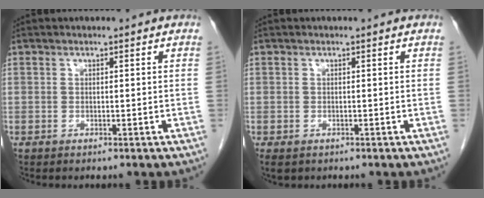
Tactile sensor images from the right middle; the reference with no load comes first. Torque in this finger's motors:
{"motor_torque": [0.30, -0.40, 0.08, 0.02]}